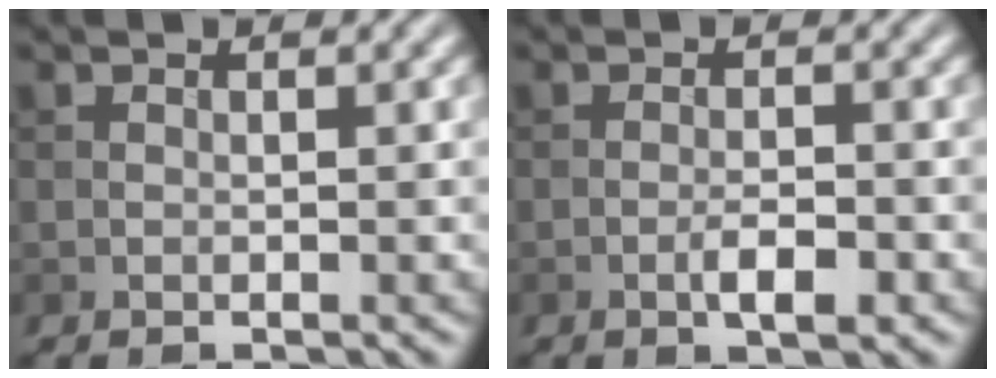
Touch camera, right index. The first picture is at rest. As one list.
[{"total": 2.5, "force": [-1.0, 0.7, 2.1], "torque": [-0.039, 0.002, -0.018]}]